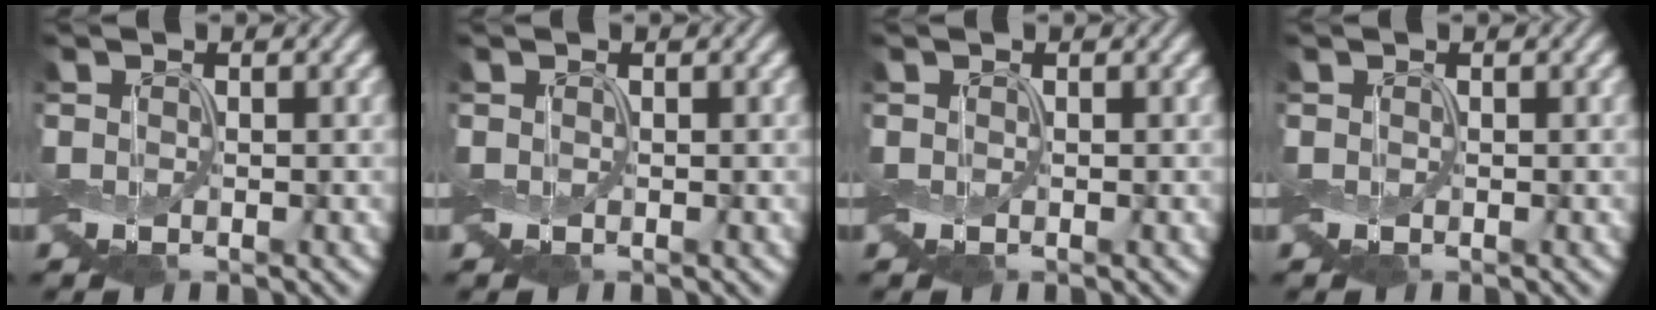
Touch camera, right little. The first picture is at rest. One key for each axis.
{"total": 0.0}
{"total": 0.0}
{"total": 0.0}